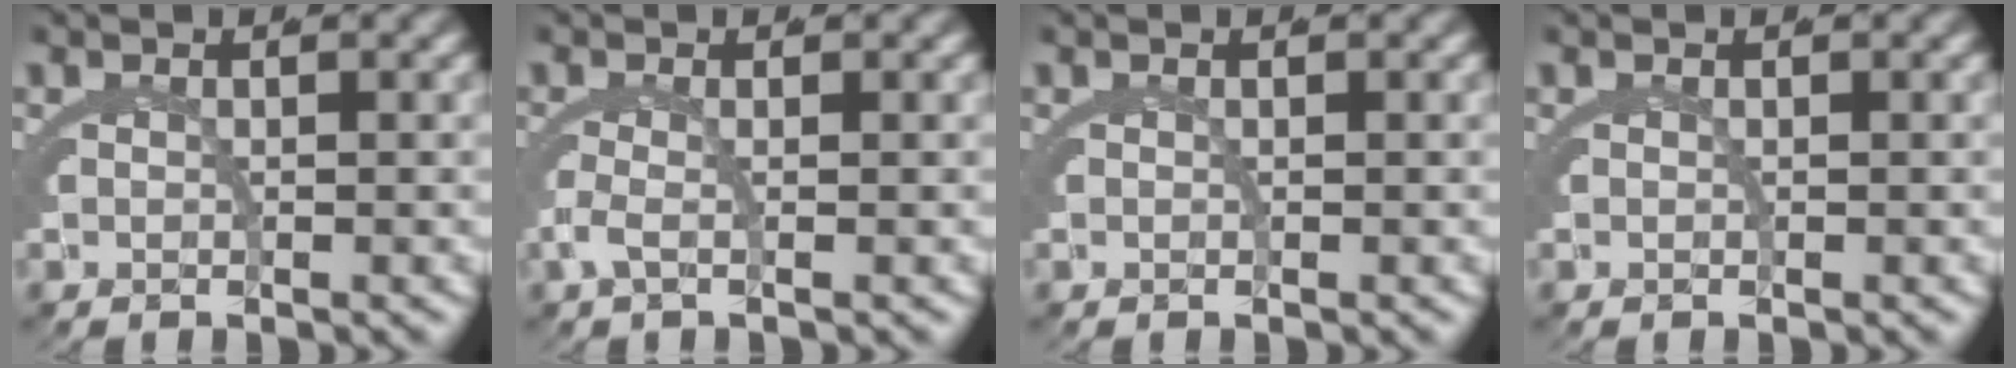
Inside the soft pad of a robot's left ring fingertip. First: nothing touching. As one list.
[{"total": 1.6, "force": [-0.2, 0.0, 1.5], "torque": [-0.045, -0.011, -0.001]}, {"total": 0.0}, {"total": 0.0}]